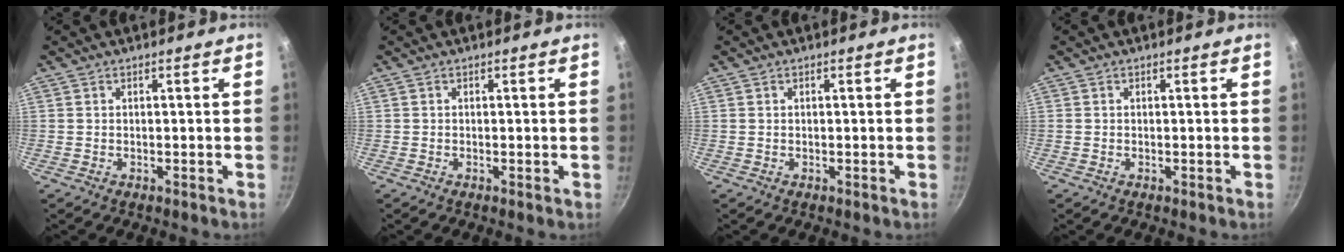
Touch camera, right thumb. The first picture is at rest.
{"total": 0.0}
{"total": 0.0}
{"total": 0.0}